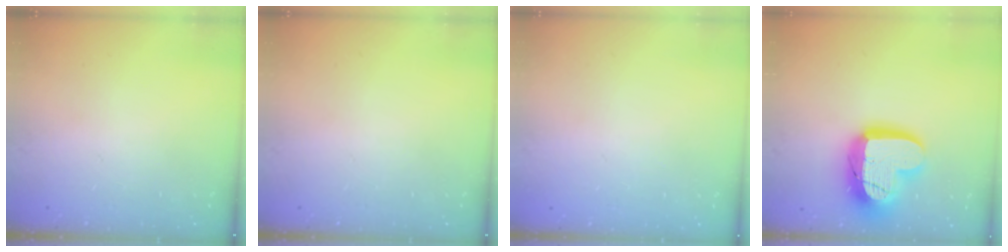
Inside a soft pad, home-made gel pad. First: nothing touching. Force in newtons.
{"total": 0.0}
{"total": 0.0}
{"total": 20.6, "press": 20.6, "slide": 1.5}